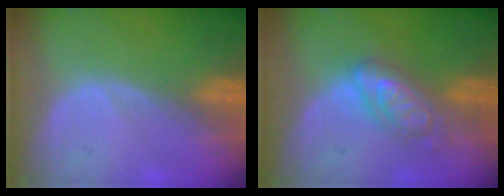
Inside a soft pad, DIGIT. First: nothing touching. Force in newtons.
{"total": 5.5, "press": 5.5, "slide": 0.2}